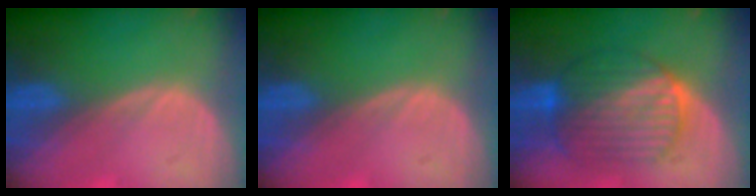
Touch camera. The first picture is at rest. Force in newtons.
{"total": 0.0}
{"total": 10.2, "press": 10.2, "slide": 0.9}